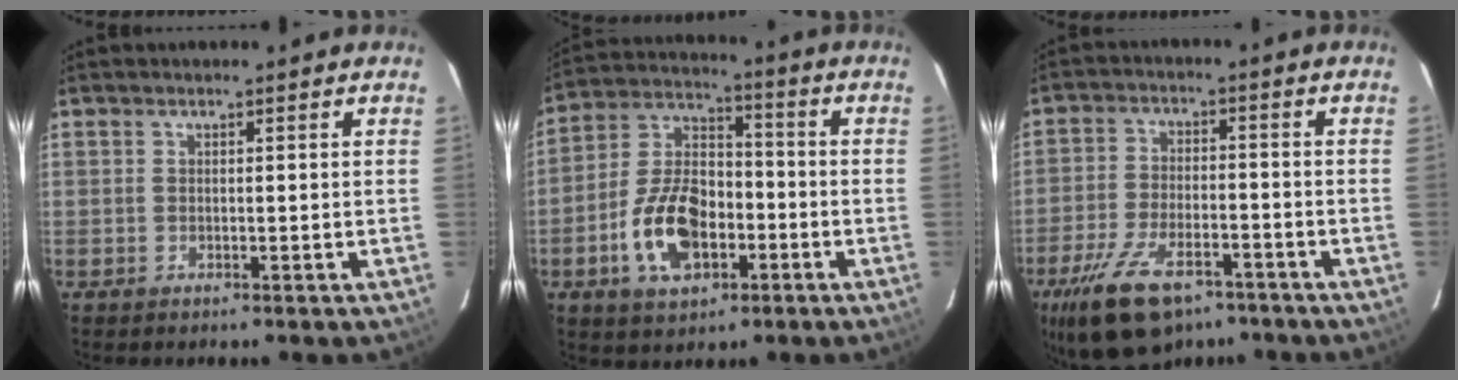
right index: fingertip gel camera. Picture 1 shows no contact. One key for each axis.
{"total": 13.9, "fx": -5.0, "fy": 8.1, "fz": 10.1, "tx": -0.206, "ty": 0.017, "tz": -0.082}
{"total": 15.4, "fx": -10.1, "fy": 7.2, "fz": 9.1, "tx": -0.203, "ty": -0.022, "tz": -0.175}